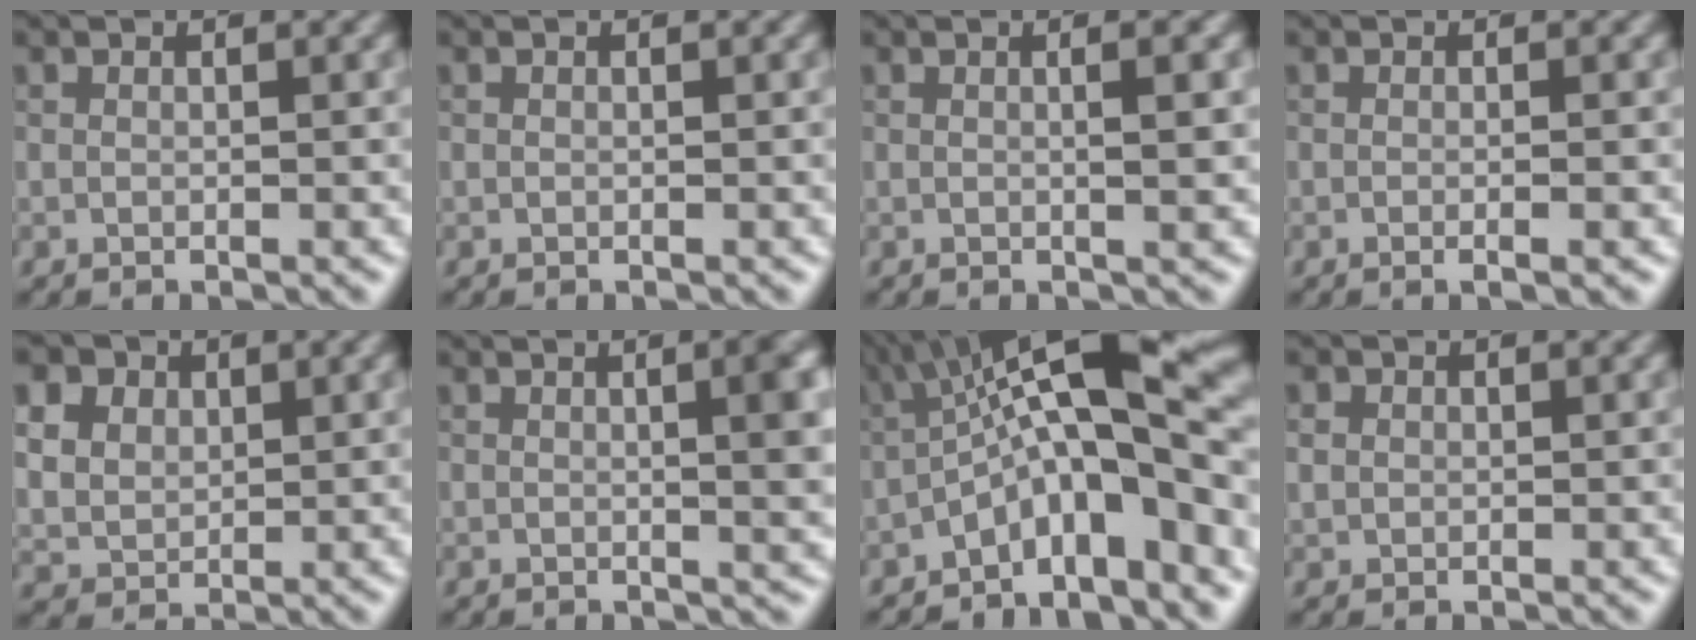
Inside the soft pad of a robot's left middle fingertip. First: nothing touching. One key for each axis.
{"total": 0.0}
{"total": 2.4, "fx": 0.0, "fy": 0.6, "fz": 2.3, "tx": -0.025, "ty": 0.014, "tz": -0.002}
{"total": 1.3, "fx": -0.7, "fy": 0.1, "fz": 1.2, "tx": -0.019, "ty": 0.003, "tz": -0.009}
{"total": 10.1, "fx": 5.2, "fy": 7.4, "fz": 4.4, "tx": -0.124, "ty": 0.038, "tz": 0.093}
{"total": 6.6, "fx": 1.1, "fy": 2.5, "fz": 5.9, "tx": -0.027, "ty": 0.024, "tz": 0.014}
{"total": 11.0, "fx": -1.4, "fy": 2.9, "fz": 10.5, "tx": -0.162, "ty": 0.033, "tz": -0.024}
{"total": 0.6, "fx": -0.2, "fy": 0.5, "fz": 0.0, "tx": -0.007, "ty": 0.003, "tz": 0.012}